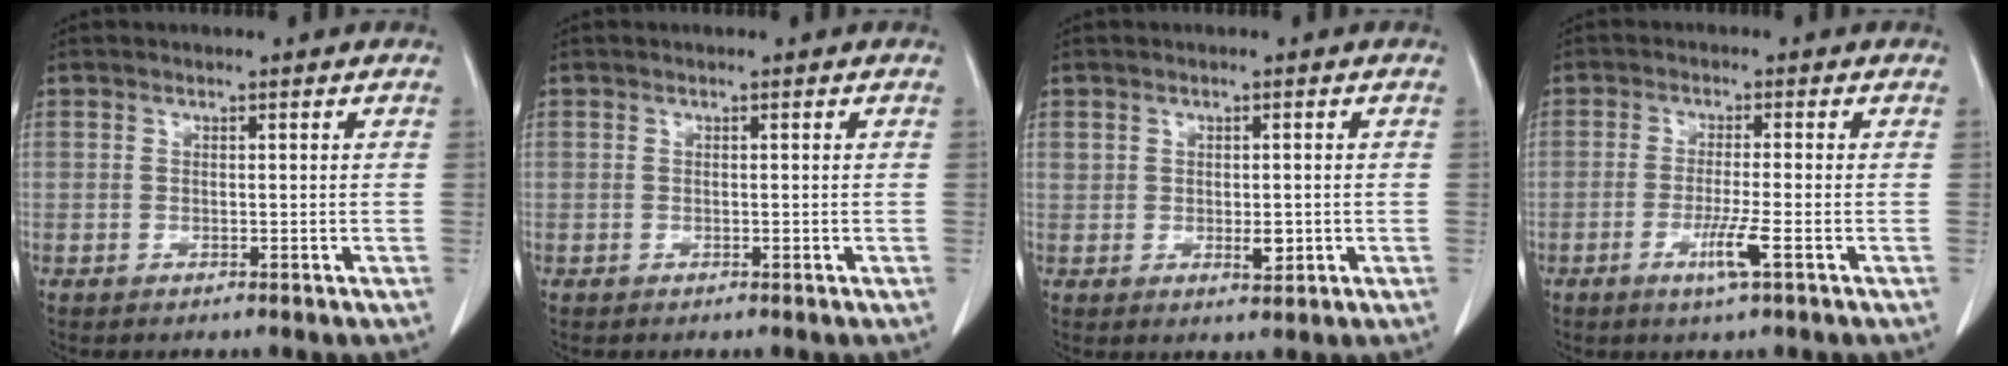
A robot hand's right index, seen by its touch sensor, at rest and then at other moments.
{"total": 0.0}
{"total": 2.4, "force": [-0.1, 1.4, 2.0], "torque": [-0.029, -0.004, 0.005]}
{"total": 4.3, "force": [-1.8, -0.4, 3.8], "torque": [-0.076, -0.011, -0.035]}